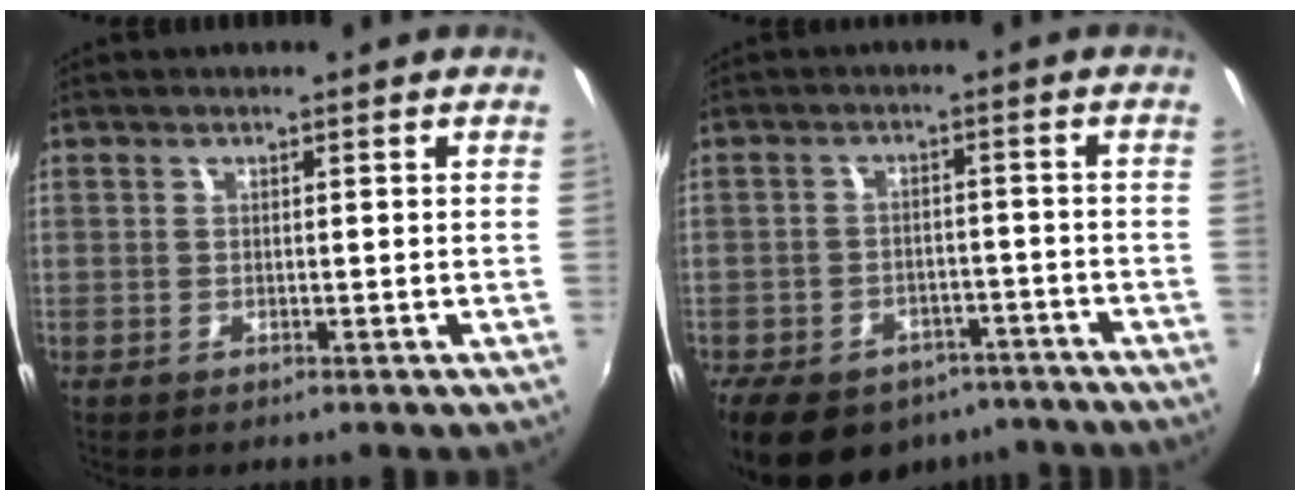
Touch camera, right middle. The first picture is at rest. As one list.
[{"total": 16.8, "force": [-11.8, 9.5, 7.3], "torque": [-0.166, 0.000, -0.151]}]